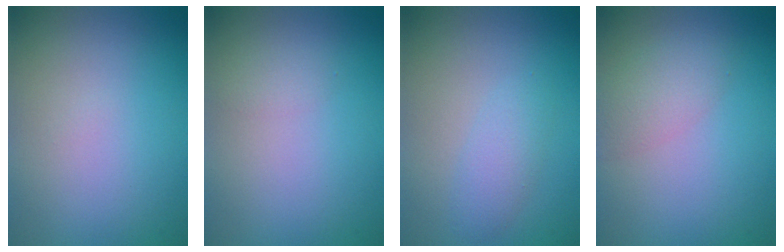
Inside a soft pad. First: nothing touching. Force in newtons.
{"total": 0.8, "press": 0.8, "slide": 0.0}
{"total": 2.0, "press": 2.0, "slide": 0.1}
{"total": 2.6, "press": 2.6, "slide": 0.1}